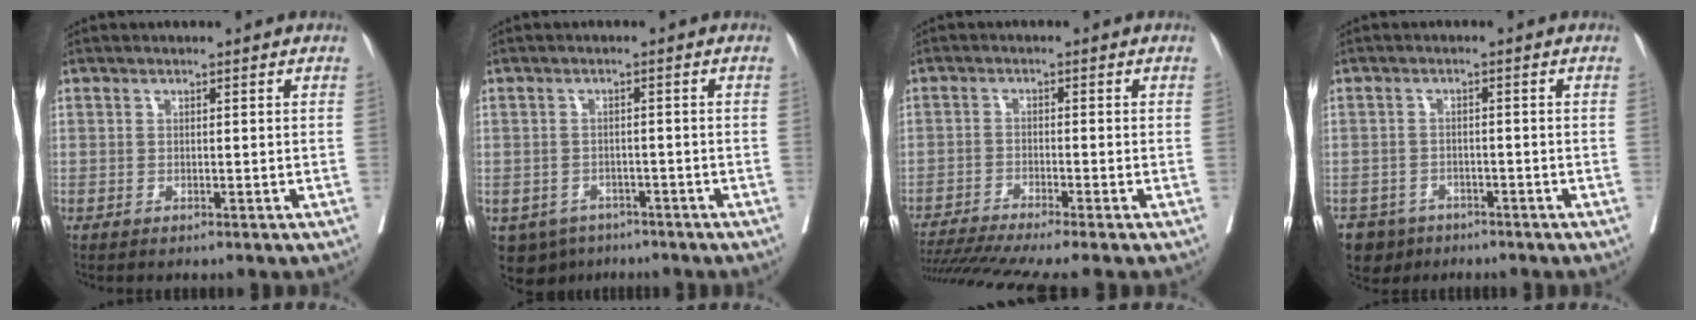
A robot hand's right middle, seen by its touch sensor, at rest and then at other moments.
{"total": 7.4, "force": [-4.9, 5.2, 1.9], "torque": [-0.040, 0.000, -0.067]}
{"total": 11.8, "force": [-10.0, -1.2, 6.0], "torque": [-0.082, -0.019, -0.159]}
{"total": 6.1, "force": [-4.4, 4.0, 0.8], "torque": [-0.010, 0.003, -0.072]}